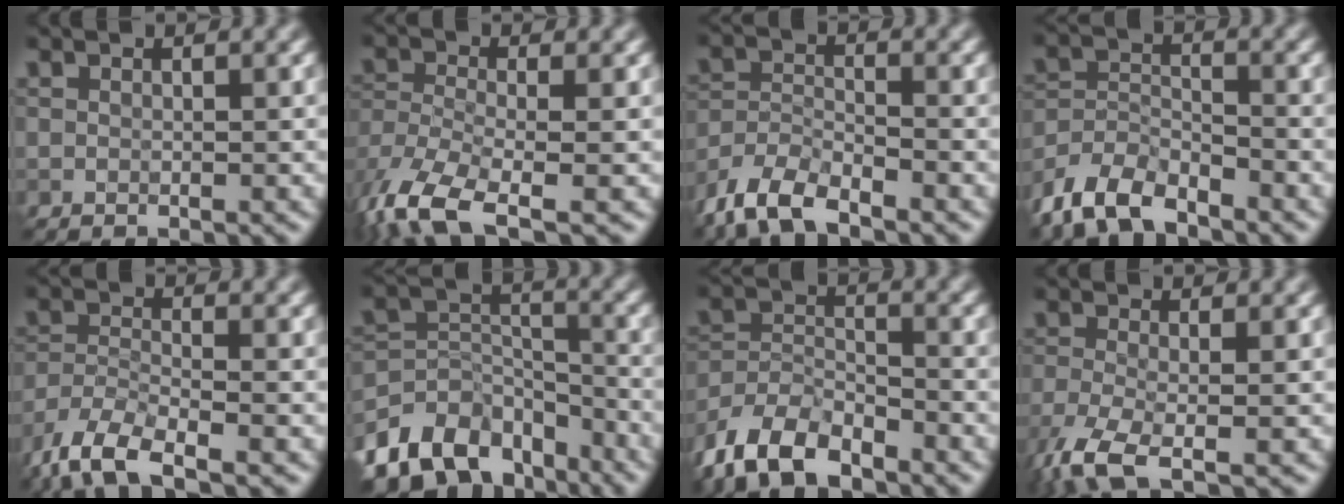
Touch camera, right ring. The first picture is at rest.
{"total": 8.1, "force": [-5.2, 3.0, 5.4], "torque": [-0.123, -0.020, -0.107]}
{"total": 5.7, "force": [-4.6, 1.9, 2.8], "torque": [-0.053, -0.006, -0.096]}
{"total": 6.1, "force": [-5.0, 2.4, 2.6], "torque": [-0.050, -0.006, -0.107]}
{"total": 7.1, "force": [-5.2, 2.3, 4.3], "torque": [-0.083, -0.011, -0.107]}
{"total": 9.3, "force": [-6.6, 5.3, 3.9], "torque": [-0.068, -0.002, -0.124]}
{"total": 7.9, "force": [-5.9, 3.4, 4.0], "torque": [-0.072, -0.003, -0.125]}
{"total": 5.6, "force": [-3.3, 1.7, 4.2], "torque": [-0.094, -0.015, -0.075]}